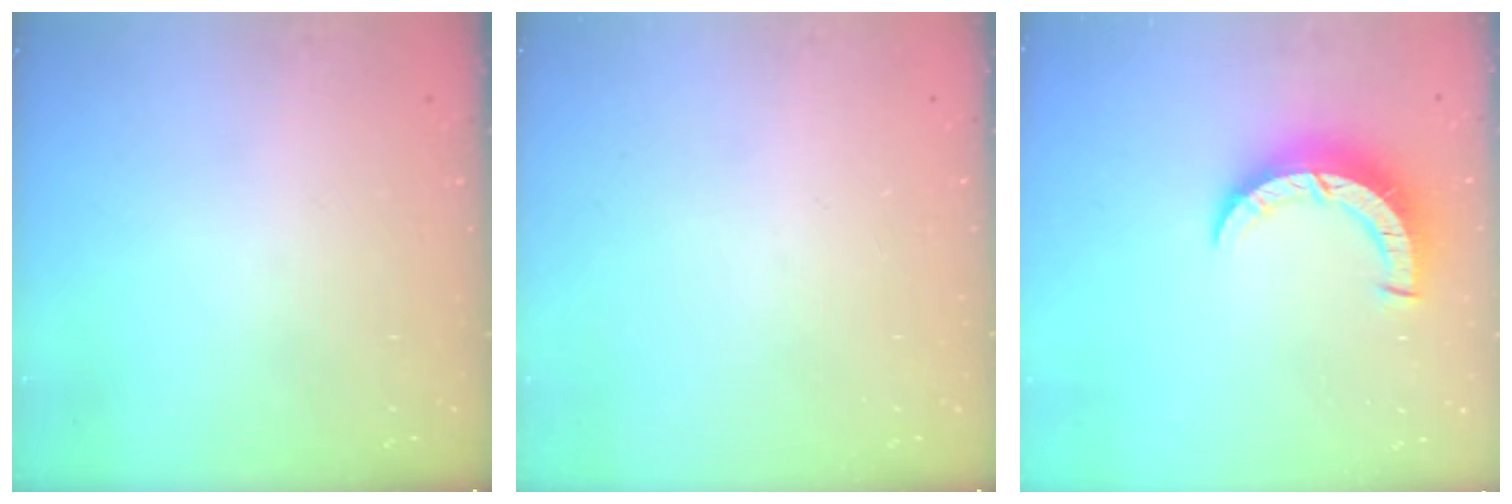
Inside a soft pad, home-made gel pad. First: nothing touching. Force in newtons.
{"total": 0.0}
{"total": 8.3, "press": 8.3, "slide": 0.6}